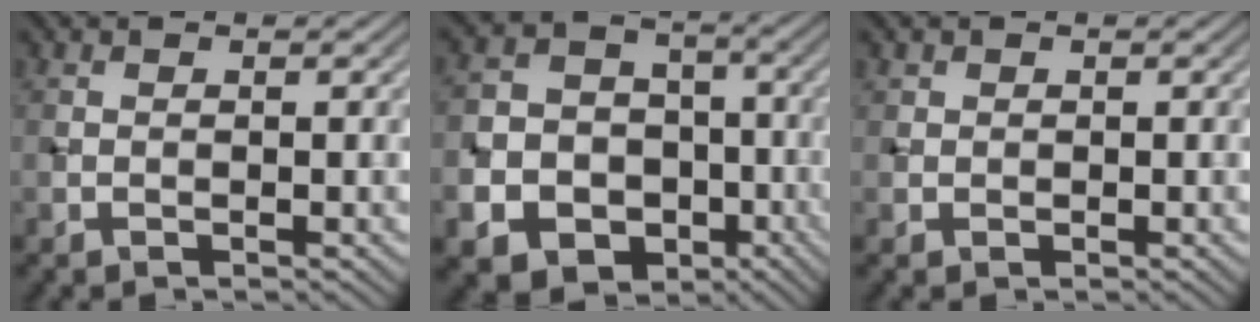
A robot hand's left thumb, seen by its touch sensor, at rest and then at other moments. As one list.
[{"total": 14.9, "force": [-6.2, 12.6, 5.0], "torque": [-0.138, -0.046, -0.114]}, {"total": 1.3, "force": [0.3, 1.2, 0.1], "torque": [0.001, -0.005, 0.005]}]